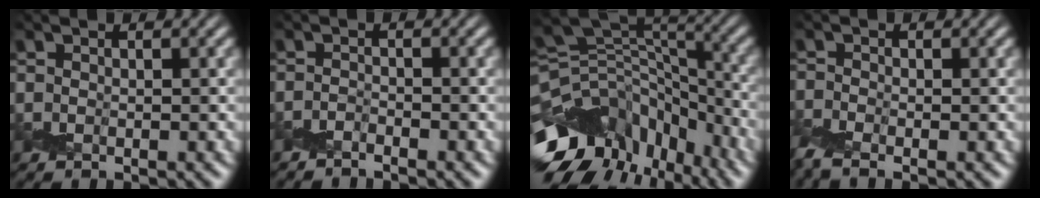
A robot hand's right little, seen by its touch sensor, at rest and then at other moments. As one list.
[{"total": 1.3, "force": [-1.2, -0.3, -0.2], "torque": [0.004, 0.000, -0.030]}, {"total": 10.9, "force": [-6.7, 7.0, 5.1], "torque": [-0.105, 0.031, -0.111]}, {"total": 3.0, "force": [-1.8, 1.4, 1.9], "torque": [-0.057, -0.003, -0.049]}]